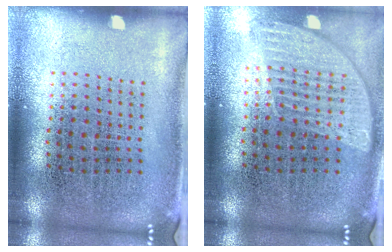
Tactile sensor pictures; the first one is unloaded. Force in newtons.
{"total": 1.0, "press": 1.0, "slide": 0.1}